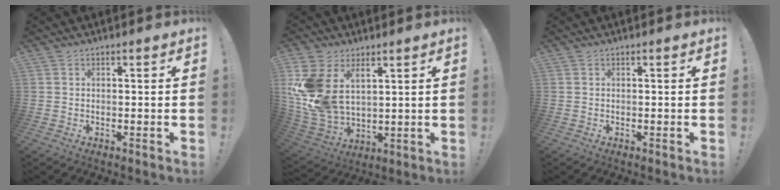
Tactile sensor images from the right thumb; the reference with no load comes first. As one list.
[{"total": 15.1, "force": [6.1, 10.0, 9.5], "torque": [-0.199, -0.038, 0.117]}, {"total": 0.0}]